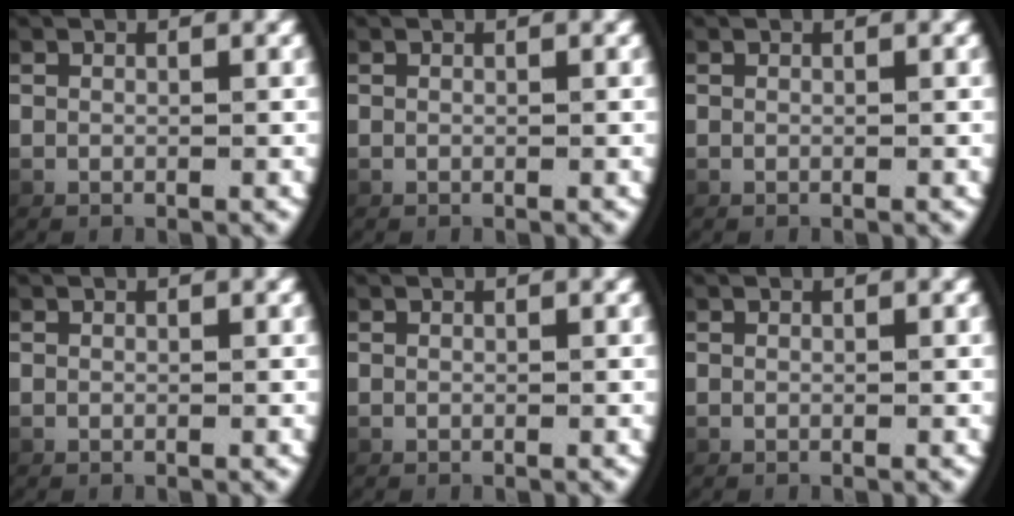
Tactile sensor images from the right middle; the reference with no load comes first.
{"total": 0.0}
{"total": 0.0}
{"total": 0.0}
{"total": 0.0}
{"total": 0.0}